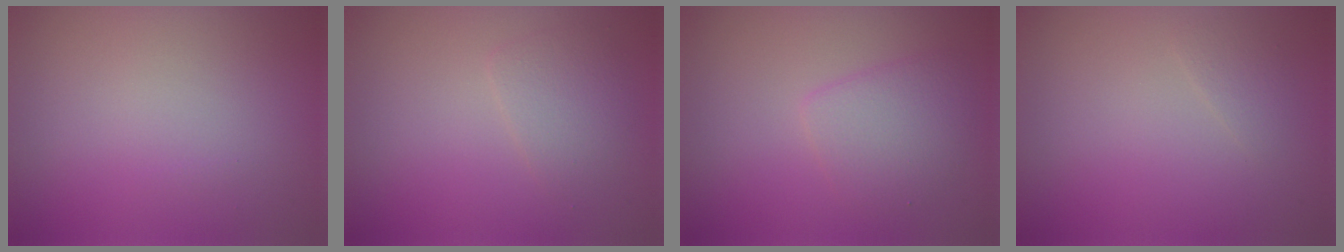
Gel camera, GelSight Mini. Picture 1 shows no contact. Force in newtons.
{"total": 1.9, "press": 1.9, "slide": 0.0}
{"total": 2.7, "press": 2.7, "slide": 0.2}
{"total": 0.9, "press": 0.9, "slide": 0.0}